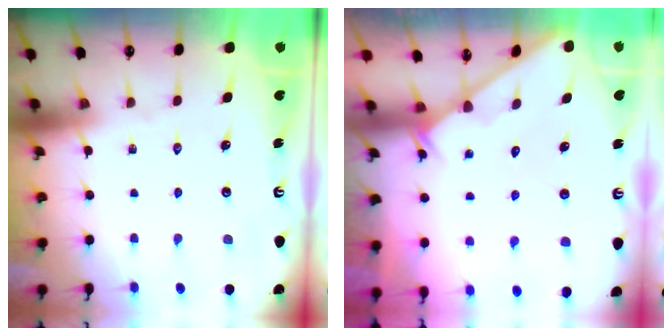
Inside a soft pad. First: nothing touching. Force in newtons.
{"total": 2.0, "press": 2.0, "slide": 0.1}